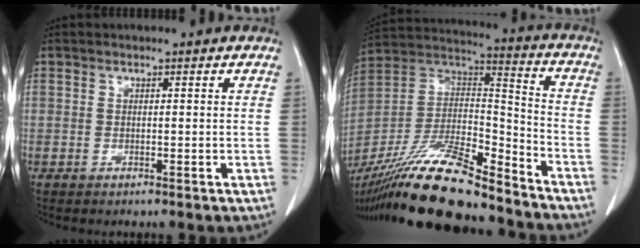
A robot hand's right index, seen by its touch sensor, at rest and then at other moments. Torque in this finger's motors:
{"motor_torque": [1.07, -1.07, 0.35, 0.14]}